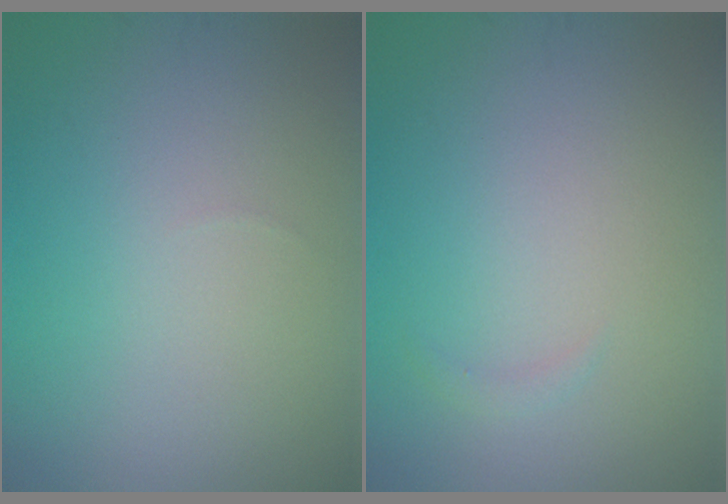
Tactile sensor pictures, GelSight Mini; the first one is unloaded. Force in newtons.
{"total": 0.5, "press": 0.5, "slide": 0.0}